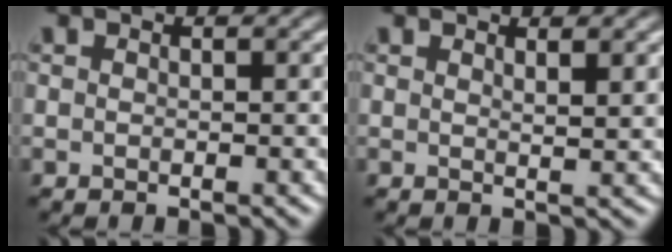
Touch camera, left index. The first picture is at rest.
{"total": 1.6, "force": [1.1, 0.3, 1.1], "torque": [-0.008, 0.002, 0.016]}